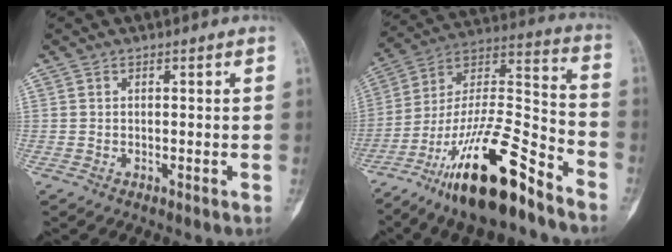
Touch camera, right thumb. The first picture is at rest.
{"total": 23.1, "force": [-15.3, 5.8, 16.2], "torque": [-0.313, 0.078, -0.268]}